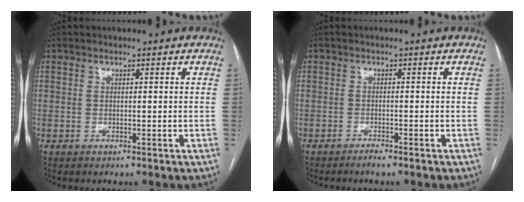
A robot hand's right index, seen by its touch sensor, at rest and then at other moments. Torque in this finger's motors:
{"motor_torque": [-0.07, -0.13, 0.05, 0.01]}